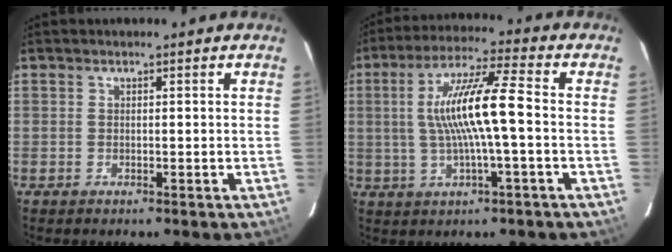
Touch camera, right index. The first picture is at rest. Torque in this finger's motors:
{"motor_torque": [0.85, -0.24, 0.62, 0.21]}